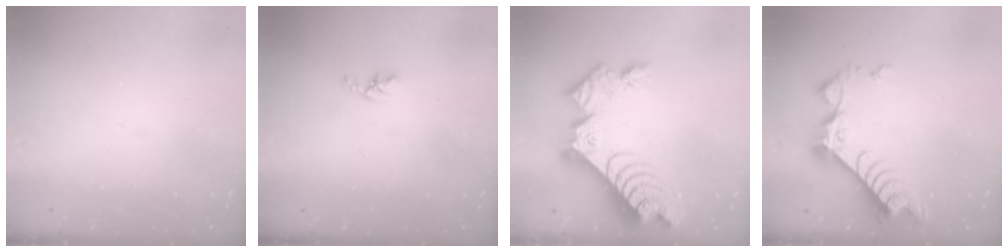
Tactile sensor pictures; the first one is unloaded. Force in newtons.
{"total": 2.7, "press": 2.7, "slide": 0.5}
{"total": 15.0, "press": 15.0, "slide": 1.4}
{"total": 9.3, "press": 9.3, "slide": 0.7}